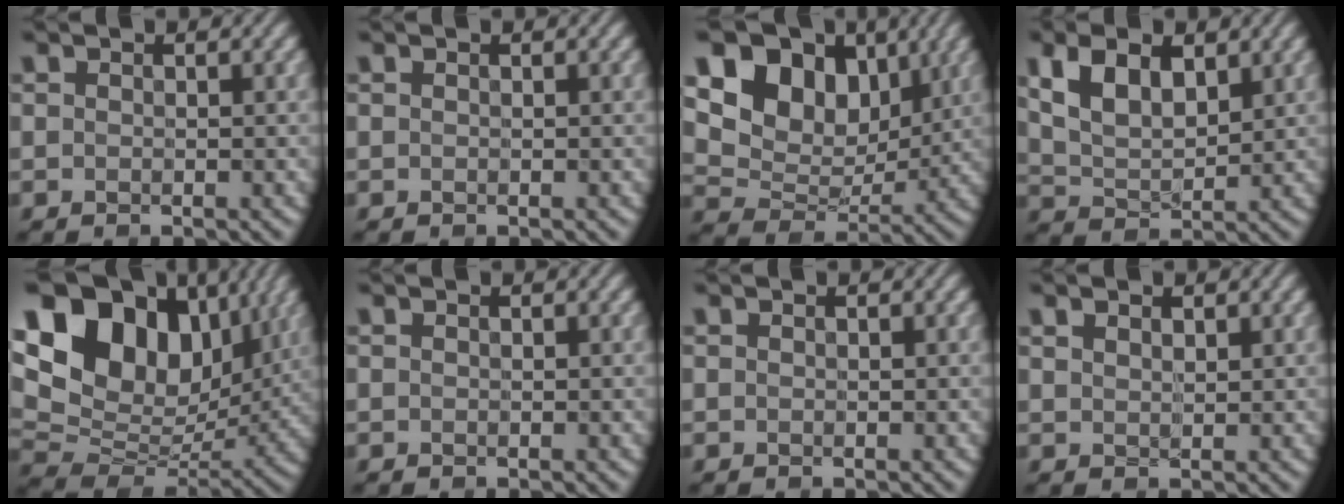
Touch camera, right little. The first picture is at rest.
{"total": 0.0}
{"total": 11.7, "force": [4.8, 8.1, 6.9], "torque": [-0.135, 0.021, 0.070]}
{"total": 5.1, "force": [1.7, 2.8, 3.9], "torque": [-0.088, -0.002, 0.038]}
{"total": 16.7, "force": [6.7, 11.3, 10.3], "torque": [-0.209, 0.042, 0.123]}
{"total": 0.0}
{"total": 0.0}
{"total": 1.4, "force": [0.8, 0.8, 0.8], "torque": [-0.016, 0.004, 0.015]}